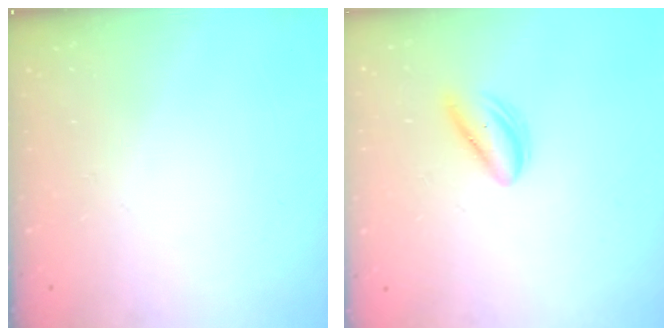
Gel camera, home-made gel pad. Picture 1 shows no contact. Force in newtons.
{"total": 3.4, "press": 3.4, "slide": 0.2}